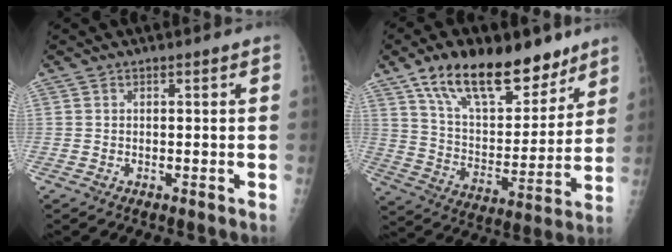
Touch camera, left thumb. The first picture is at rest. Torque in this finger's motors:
{"motor_torque": [0.66, 0.50, 1.32, -1.42, 0.30]}